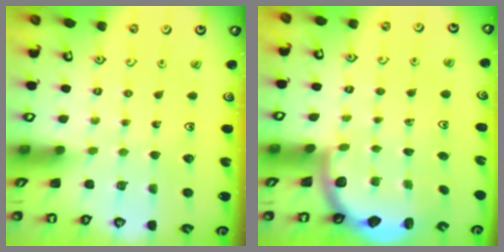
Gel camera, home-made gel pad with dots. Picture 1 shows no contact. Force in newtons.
{"total": 2.5, "press": 2.5, "slide": 0.6}